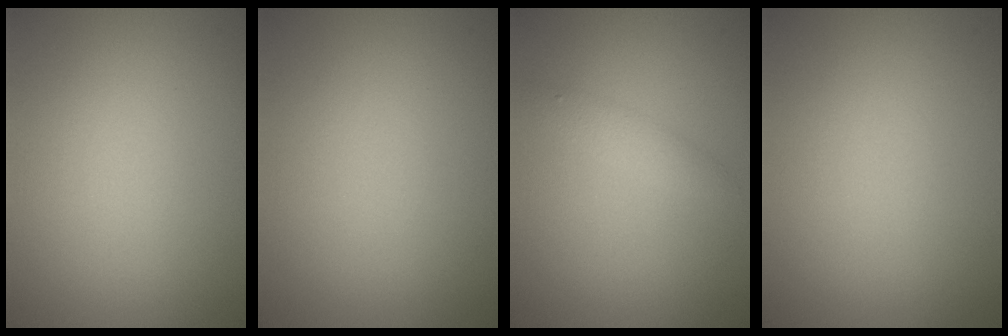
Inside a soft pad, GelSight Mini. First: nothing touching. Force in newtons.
{"total": 0.0}
{"total": 1.4, "press": 1.4, "slide": 0.0}
{"total": 0.0}